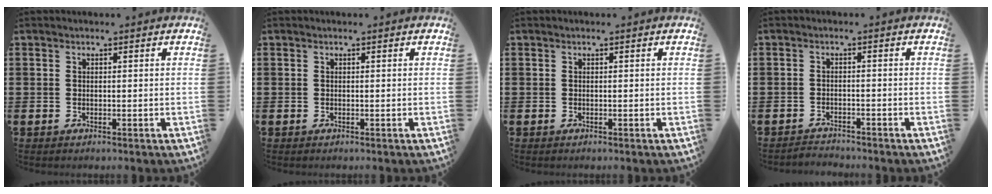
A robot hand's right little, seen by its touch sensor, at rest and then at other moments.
{"total": 0.0}
{"total": 0.0}
{"total": 1.6, "force": [-1.6, 0.0, -0.2], "torque": [-0.001, 0.003, -0.035]}